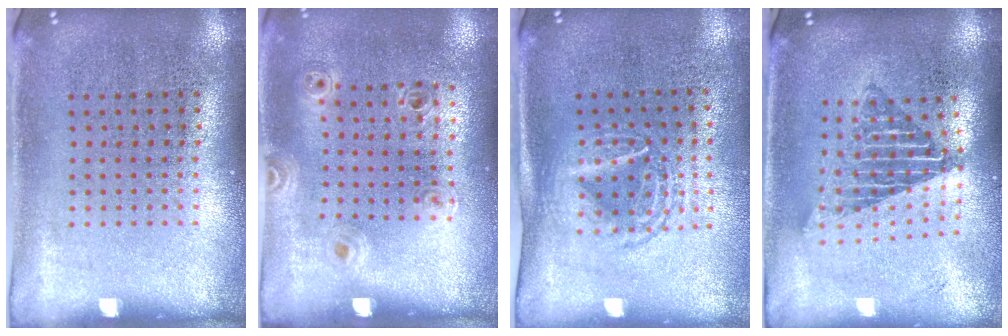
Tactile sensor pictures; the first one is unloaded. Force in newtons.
{"total": 0.9, "press": 0.8, "slide": 0.3}
{"total": 1.6, "press": 1.3, "slide": 0.9}
{"total": 1.7, "press": 1.3, "slide": 1.0}